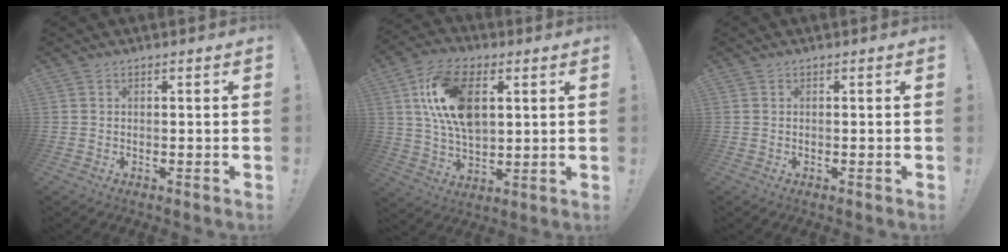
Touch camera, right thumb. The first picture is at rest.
{"total": 17.2, "force": [4.9, 10.1, 13.1], "torque": [-0.250, -0.004, 0.084]}
{"total": 0.0}